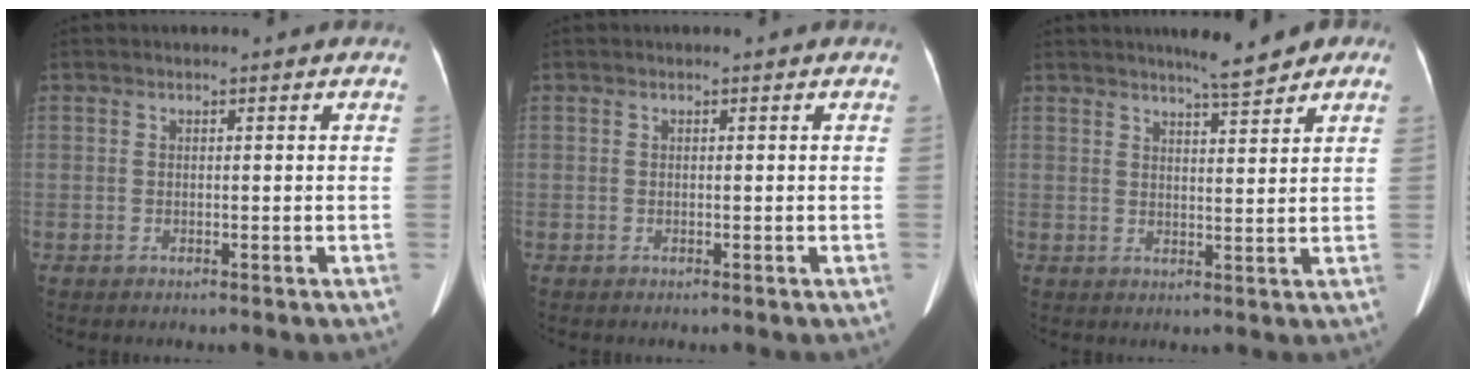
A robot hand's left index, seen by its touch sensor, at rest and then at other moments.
{"total": 0.0}
{"total": 5.0, "force": [4.2, 0.6, 2.7], "torque": [-0.037, 0.004, 0.057]}